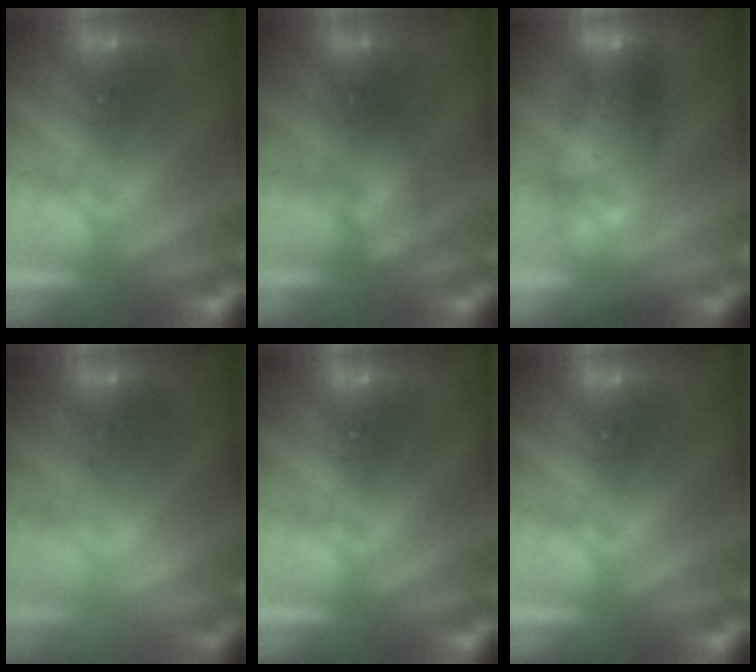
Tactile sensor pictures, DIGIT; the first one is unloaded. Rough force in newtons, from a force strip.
{"total": 2.6}
{"total": 6.7}
{"total": 2.1}
{"total": 0.0}
{"total": 0.0}